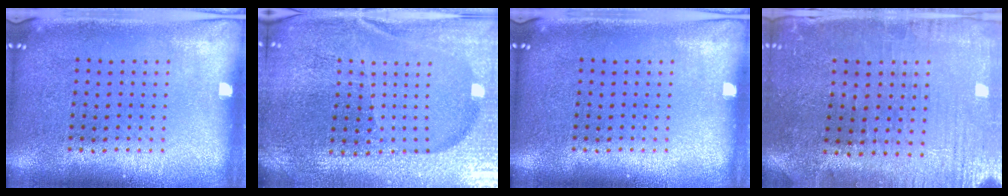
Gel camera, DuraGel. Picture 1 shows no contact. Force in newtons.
{"total": 4.6, "press": 4.3, "slide": 1.4}
{"total": 0.0}
{"total": 0.6, "press": 0.5, "slide": 0.3}